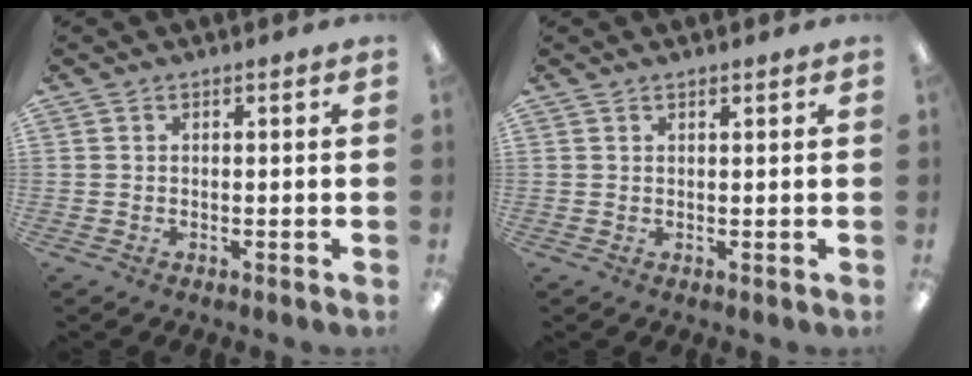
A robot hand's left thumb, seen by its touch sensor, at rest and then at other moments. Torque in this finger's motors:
{"motor_torque": [-0.20, -0.09, -0.45, -0.09, 0.03]}